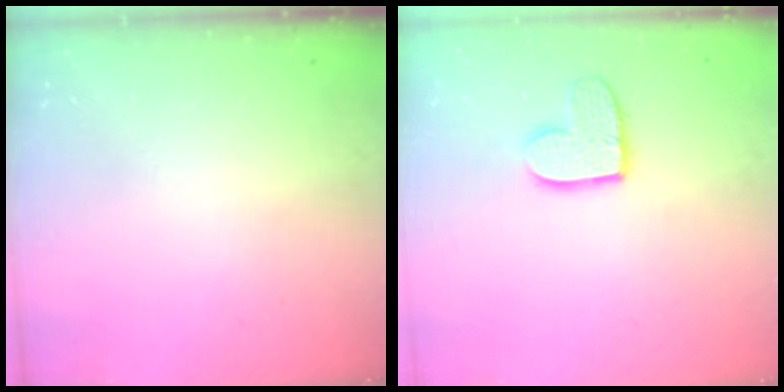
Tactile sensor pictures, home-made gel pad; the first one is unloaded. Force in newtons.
{"total": 9.8, "press": 9.8, "slide": 0.5}